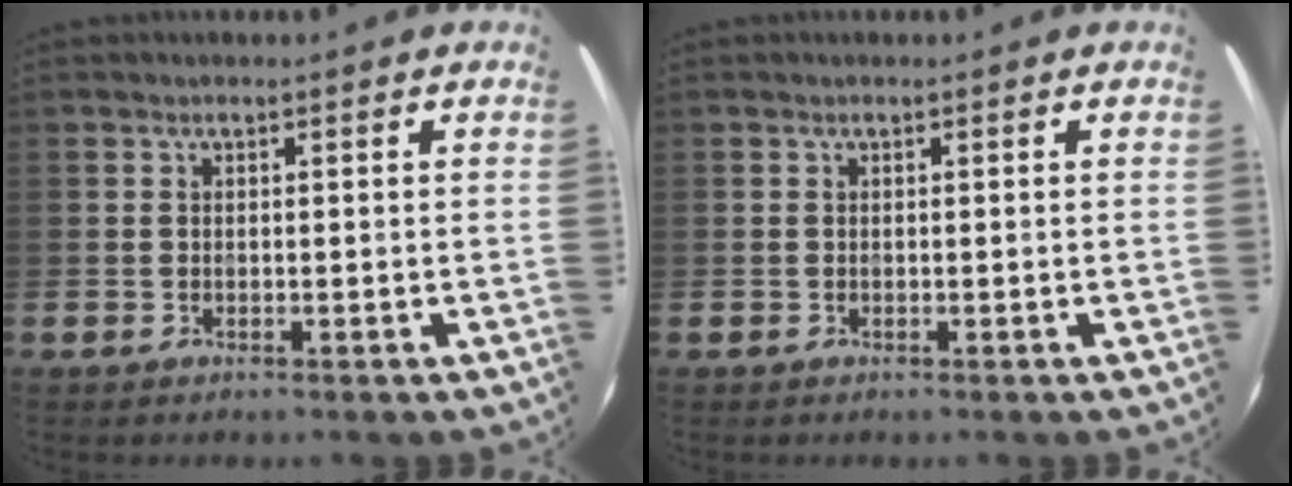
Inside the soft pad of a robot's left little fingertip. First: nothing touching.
{"total": 0.0}